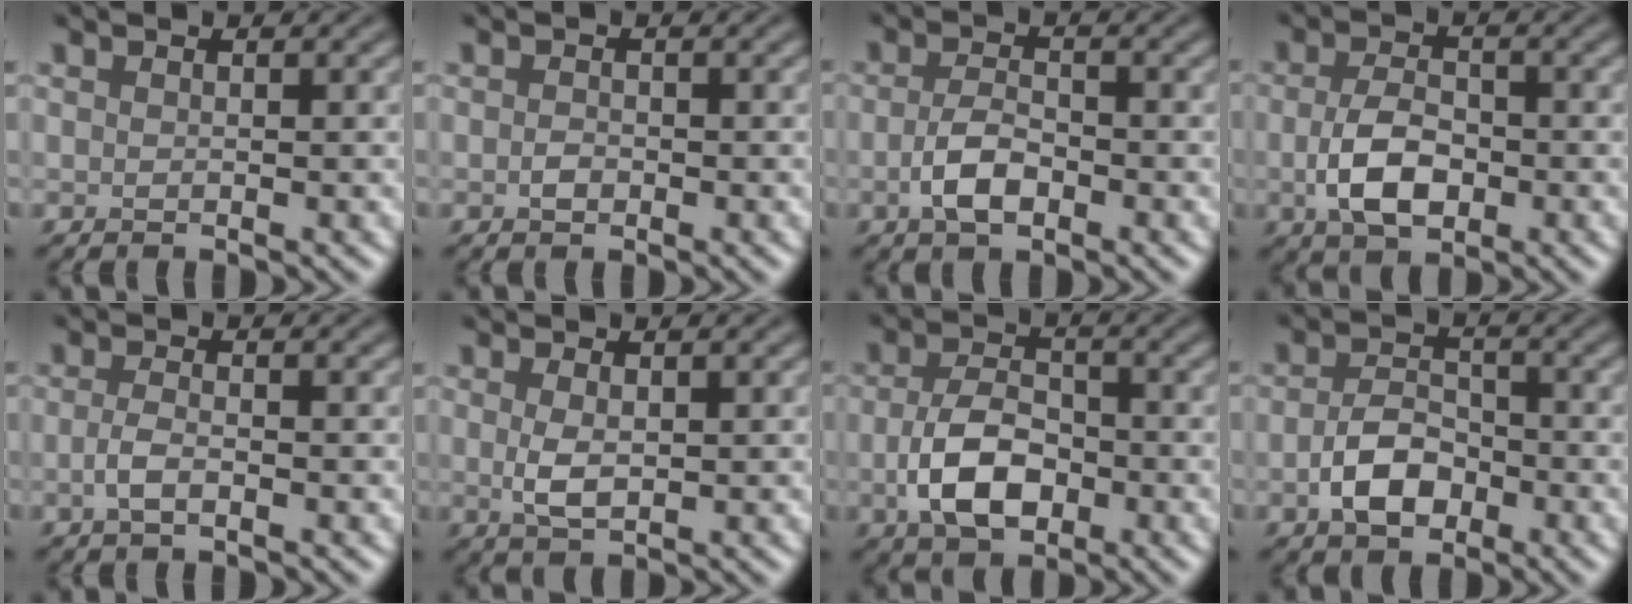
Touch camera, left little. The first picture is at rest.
{"total": 0.9, "force": [-0.3, 0.6, 0.6], "torque": [-0.013, -0.002, -0.007]}
{"total": 3.3, "force": [-1.2, 1.7, 2.6], "torque": [-0.052, 0.000, -0.026]}
{"total": 4.8, "force": [-1.0, 2.9, 3.7], "torque": [-0.080, -0.005, -0.020]}
{"total": 1.8, "force": [-0.6, 0.7, 1.5], "torque": [-0.034, -0.001, -0.016]}
{"total": 2.3, "force": [0.2, 1.2, 2.0], "torque": [-0.047, -0.003, 0.007]}
{"total": 5.9, "force": [-1.5, 3.6, 4.3], "torque": [-0.088, -0.005, -0.032]}
{"total": 4.1, "force": [-1.5, 2.7, 2.7], "torque": [-0.052, 0.002, -0.032]}